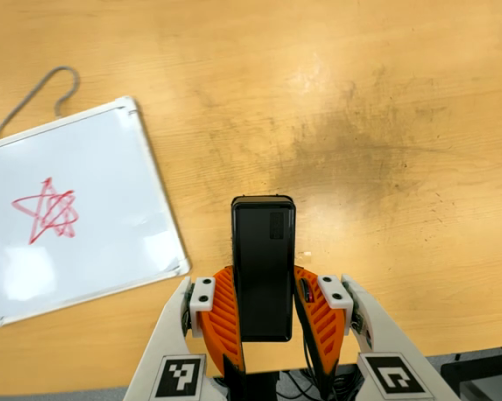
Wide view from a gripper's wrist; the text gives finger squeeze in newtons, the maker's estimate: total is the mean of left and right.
{"total": 4.5, "left": 3.2, "right": 5.8}